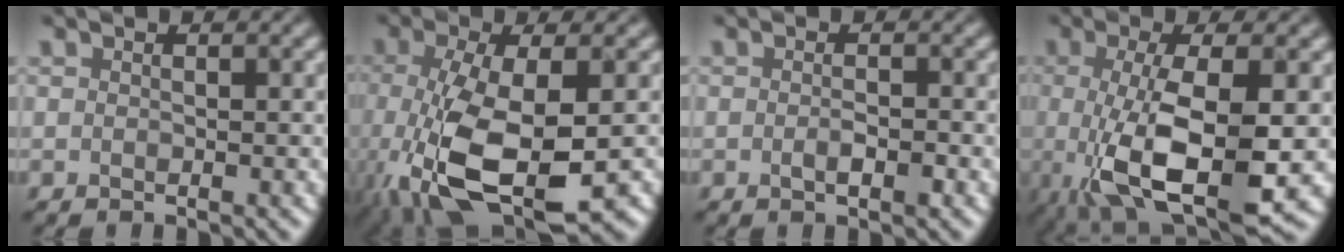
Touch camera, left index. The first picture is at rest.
{"total": 9.6, "force": [-3.0, 3.9, 8.2], "torque": [-0.186, -0.028, -0.046]}
{"total": 1.4, "force": [-0.6, 0.3, 1.2], "torque": [-0.025, -0.001, -0.010]}
{"total": 9.0, "force": [-1.7, 2.8, 8.4], "torque": [-0.162, -0.018, -0.021]}